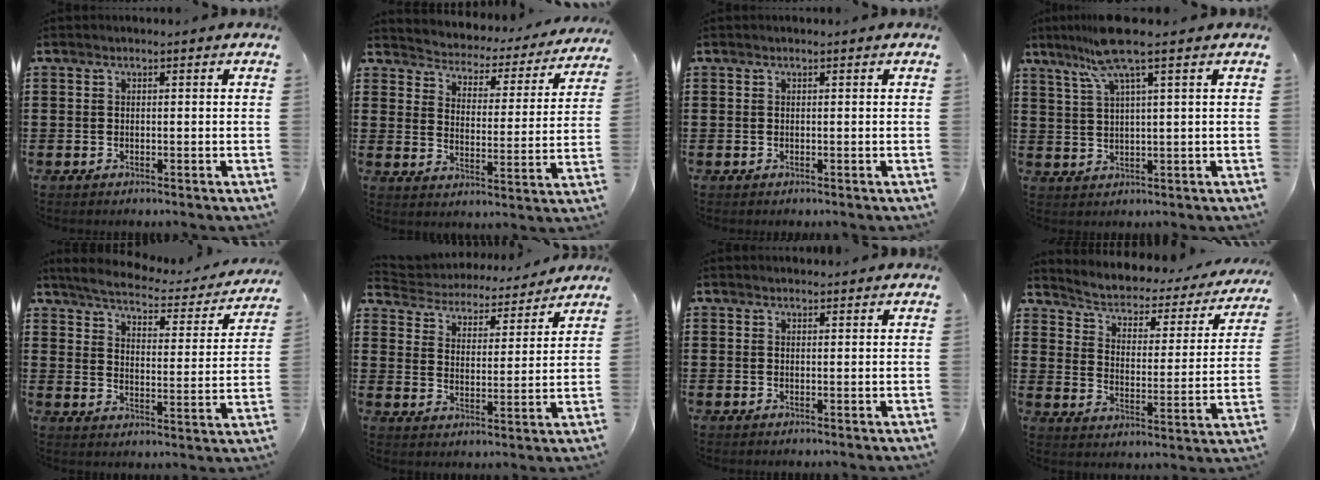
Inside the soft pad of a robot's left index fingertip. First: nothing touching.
{"total": 2.7, "force": [2.6, 0.5, -0.3], "torque": [-0.017, -0.032, 0.034]}
{"total": 0.0}
{"total": 7.7, "force": [4.7, 0.1, 6.1], "torque": [-0.140, -0.003, 0.082]}
{"total": 3.7, "force": [3.3, 0.3, 1.4], "torque": [-0.050, -0.026, 0.049]}
{"total": 4.1, "force": [4.1, 0.5, 0.1], "torque": [-0.029, -0.034, 0.065]}
{"total": 0.9, "force": [0.9, 0.1, 0.1], "torque": [-0.003, 0.000, 0.018]}
{"total": 2.1, "force": [1.4, 1.3, 0.9], "torque": [-0.032, -0.019, 0.010]}